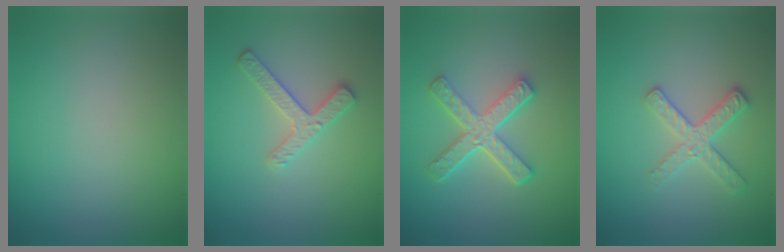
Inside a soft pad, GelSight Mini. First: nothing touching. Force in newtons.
{"total": 2.5, "press": 2.4, "slide": 0.8}
{"total": 5.0, "press": 3.7, "slide": 3.3}
{"total": 2.6, "press": 2.4, "slide": 0.9}